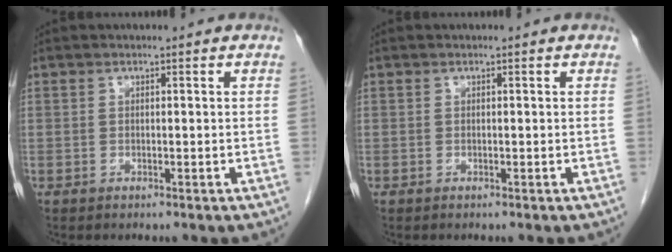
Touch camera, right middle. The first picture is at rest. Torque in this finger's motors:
{"motor_torque": [-0.10, -0.23, -0.09, 0.00]}